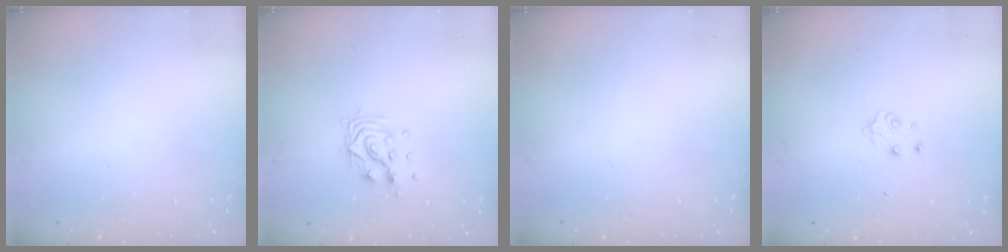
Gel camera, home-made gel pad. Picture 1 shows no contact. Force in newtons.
{"total": 9.2, "press": 9.2, "slide": 0.5}
{"total": 0.0}
{"total": 4.4, "press": 4.4, "slide": 0.7}